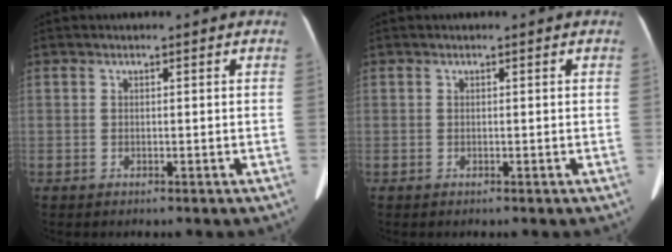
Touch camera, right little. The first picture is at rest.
{"total": 0.0}